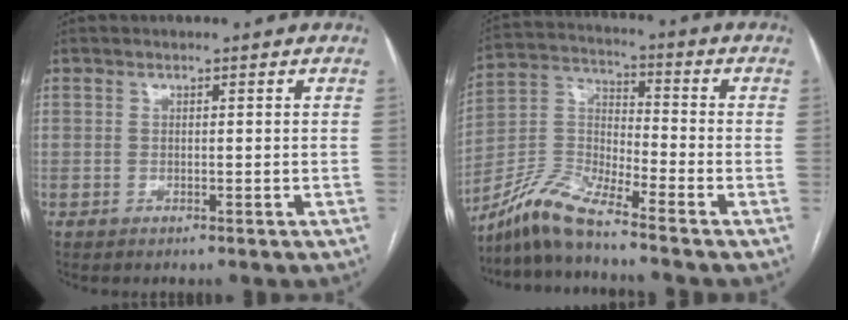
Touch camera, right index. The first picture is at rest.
{"total": 8.8, "force": [-7.9, 0.0, 3.8], "torque": [-0.087, 0.005, -0.160]}